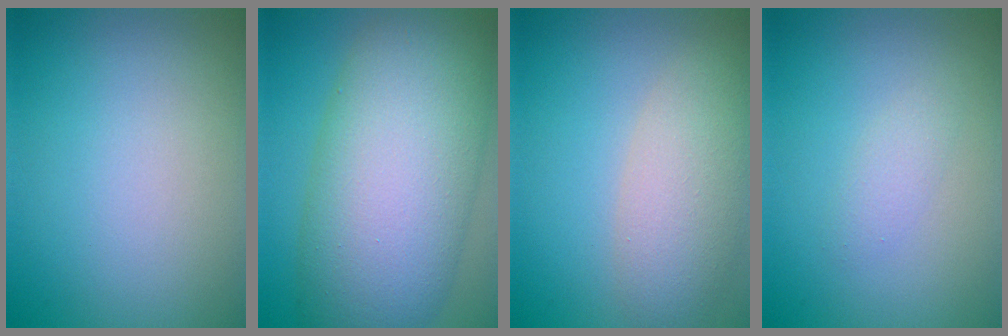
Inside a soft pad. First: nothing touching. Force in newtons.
{"total": 13.3, "press": 13.3, "slide": 0.3}
{"total": 4.9, "press": 4.9, "slide": 0.5}
{"total": 1.2, "press": 1.2, "slide": 0.0}